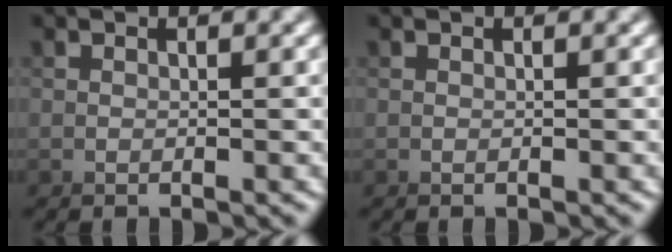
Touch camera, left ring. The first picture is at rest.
{"total": 0.0}